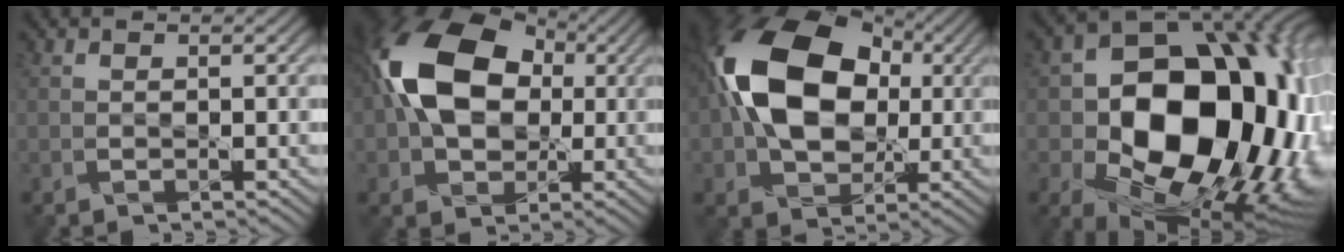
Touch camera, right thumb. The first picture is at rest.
{"total": 15.0, "force": [1.8, 10.4, 10.7], "torque": [-0.226, 0.023, 0.023]}
{"total": 16.9, "force": [1.8, 11.5, 12.3], "torque": [-0.245, 0.025, 0.023]}
{"total": 20.3, "force": [-1.0, 14.7, 13.9], "torque": [-0.215, -0.040, 0.018]}